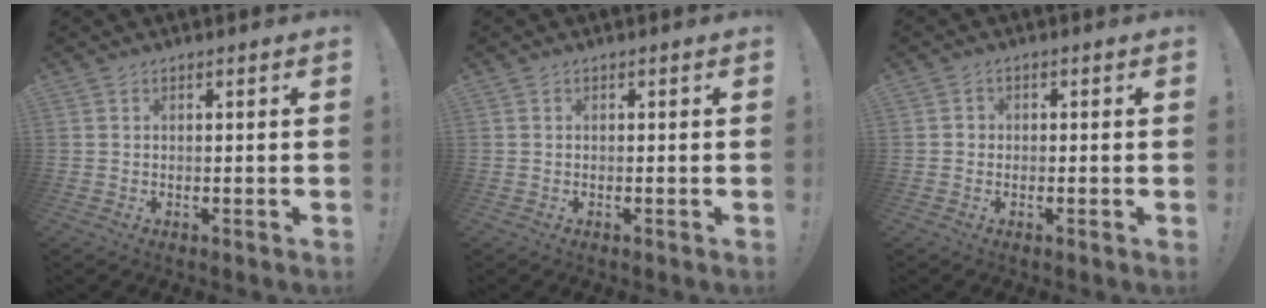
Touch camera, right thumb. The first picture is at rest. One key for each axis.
{"total": 0.0}
{"total": 1.7, "fx": -1.0, "fy": 1.3, "fz": 0.6, "tx": -0.017, "ty": 0.011, "tz": -0.017}